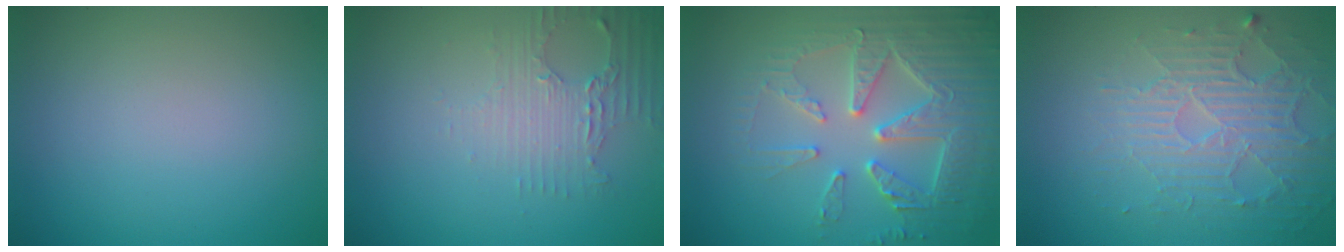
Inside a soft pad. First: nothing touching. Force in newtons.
{"total": 2.7, "press": 2.4, "slide": 1.3}
{"total": 6.2, "press": 5.4, "slide": 3.1}
{"total": 4.1, "press": 3.4, "slide": 2.3}